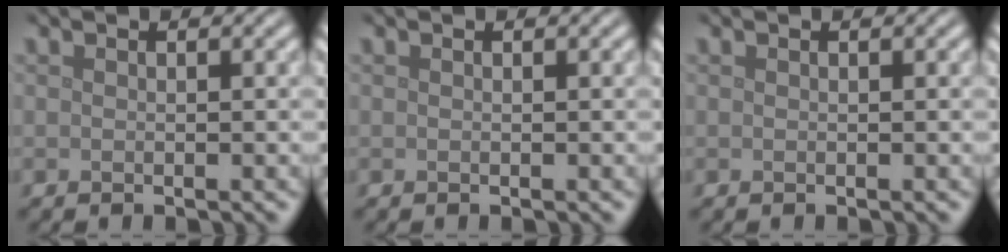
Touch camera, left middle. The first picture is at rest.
{"total": 0.0}
{"total": 0.0}